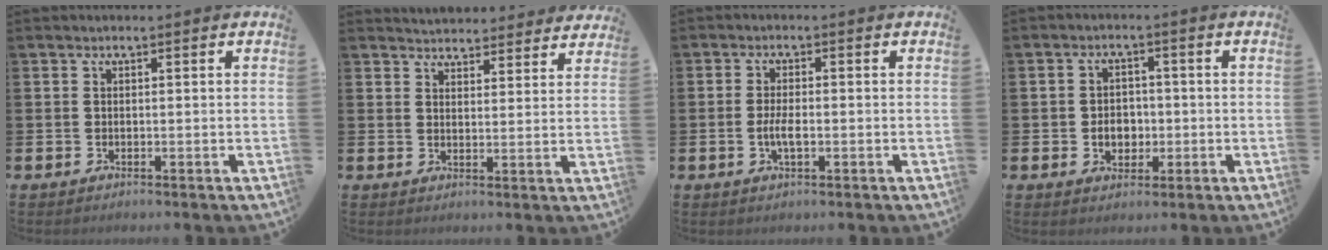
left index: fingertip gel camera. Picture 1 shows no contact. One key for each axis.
{"total": 4.4, "fx": 4.3, "fy": 0.8, "fz": -0.1, "tx": -0.011, "ty": -0.024, "tz": 0.080}
{"total": 2.8, "fx": -0.6, "fy": 1.0, "fz": 2.6, "tx": -0.044, "ty": 0.002, "tz": -0.012}
{"total": 3.4, "fx": -0.6, "fy": 2.8, "fz": 1.9, "tx": -0.026, "ty": 0.000, "tz": -0.019}